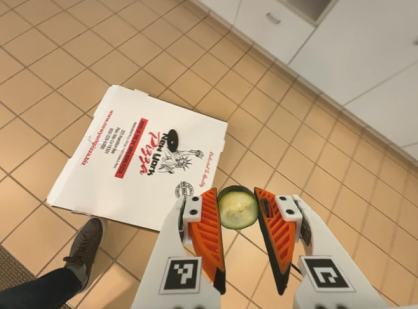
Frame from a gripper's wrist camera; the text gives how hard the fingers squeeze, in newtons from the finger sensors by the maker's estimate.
{"total": 7.9, "left": 7.5, "right": 8.4}